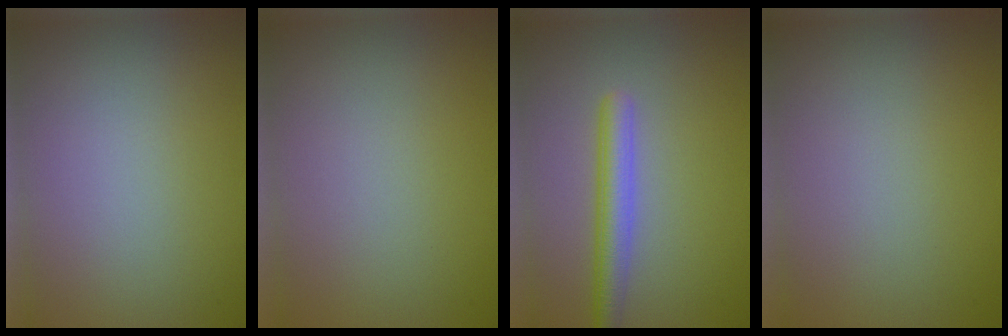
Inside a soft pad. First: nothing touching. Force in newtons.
{"total": 0.0}
{"total": 3.3, "press": 3.3, "slide": 0.1}
{"total": 0.0}